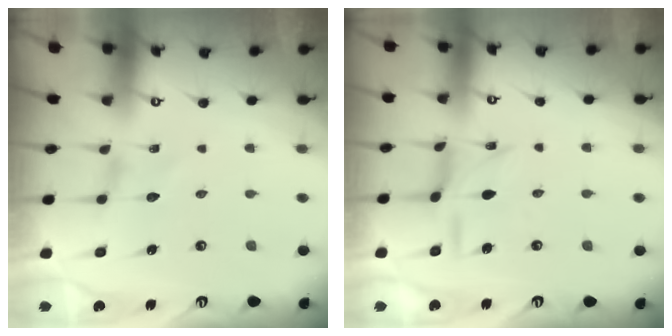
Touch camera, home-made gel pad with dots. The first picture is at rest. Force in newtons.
{"total": 6.1, "press": 6.1, "slide": 0.2}